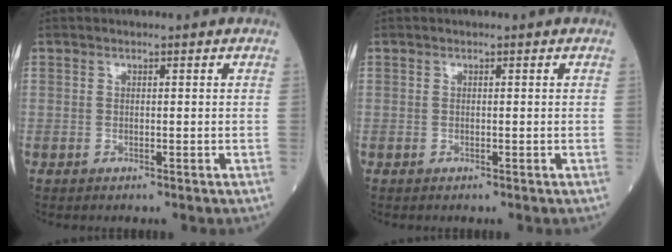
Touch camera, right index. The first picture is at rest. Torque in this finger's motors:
{"motor_torque": [0.01, 0.01, 0.00, 0.00]}